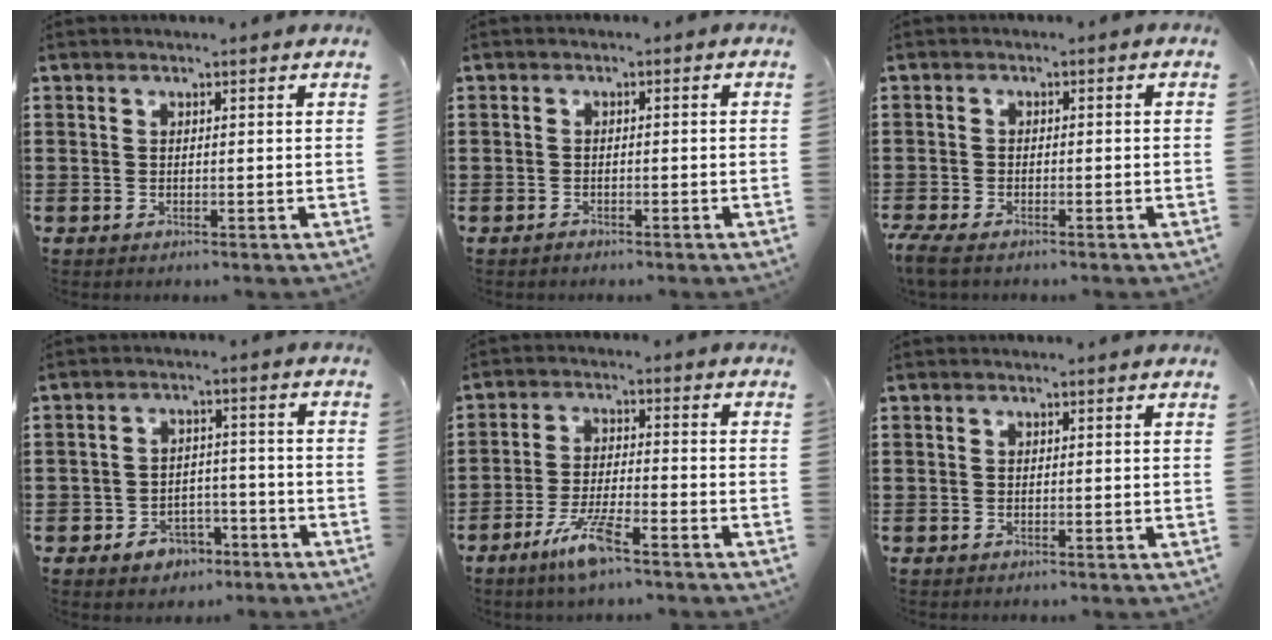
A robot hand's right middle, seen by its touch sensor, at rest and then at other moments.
{"total": 0.7, "force": [-0.6, 0.3, 0.0], "torque": [0.000, 0.002, -0.014]}
{"total": 1.7, "force": [-1.4, 0.4, 1.0], "torque": [-0.033, -0.003, -0.031]}
{"total": 3.8, "force": [-2.9, 2.2, 0.8], "torque": [-0.019, 0.010, -0.060]}
{"total": 6.7, "force": [-4.2, 0.9, 5.1], "torque": [-0.113, -0.010, -0.080]}
{"total": 0.0}